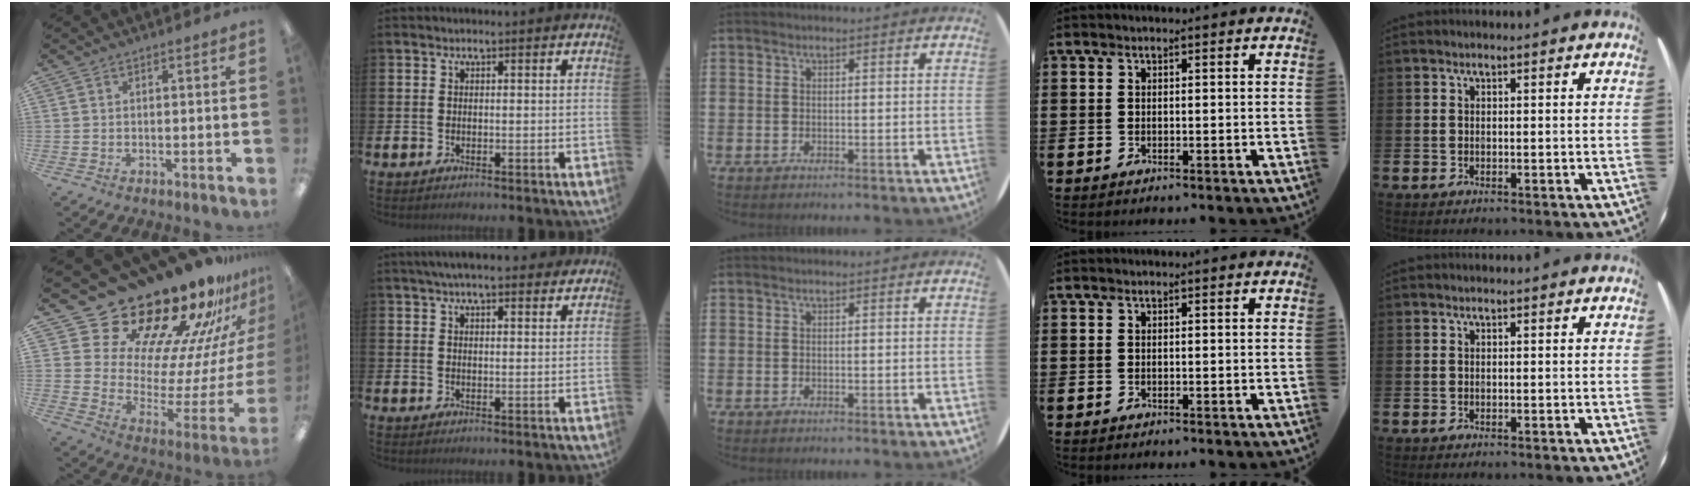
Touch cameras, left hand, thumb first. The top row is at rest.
{"thumb": {"total": 25.1, "force": [20.9, 10.7, 9.1], "torque": [-0.122, -0.183, 0.383]}, "index": {"total": 4.6, "force": [4.2, 0.8, 1.7], "torque": [-0.038, -0.010, 0.076]}}